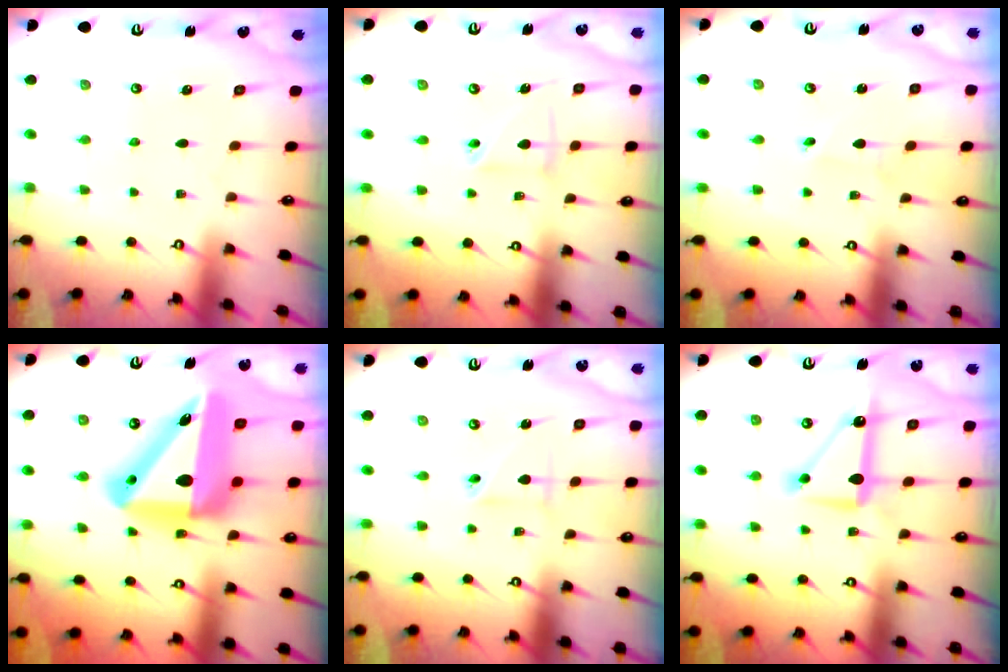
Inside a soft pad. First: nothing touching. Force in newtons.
{"total": 6.2, "press": 6.1, "slide": 1.3}
{"total": 2.7, "press": 2.7, "slide": 0.3}
{"total": 18.3, "press": 17.8, "slide": 4.1}
{"total": 3.3, "press": 3.2, "slide": 0.4}
{"total": 9.9, "press": 9.9, "slide": 0.7}